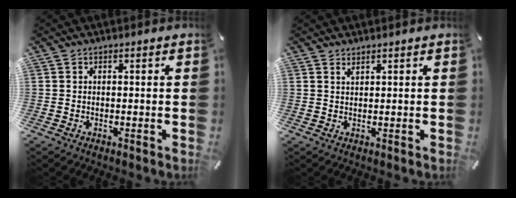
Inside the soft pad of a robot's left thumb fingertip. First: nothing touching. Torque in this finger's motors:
{"motor_torque": [0.23, 0.02, -0.17, 0.14, 0.03]}